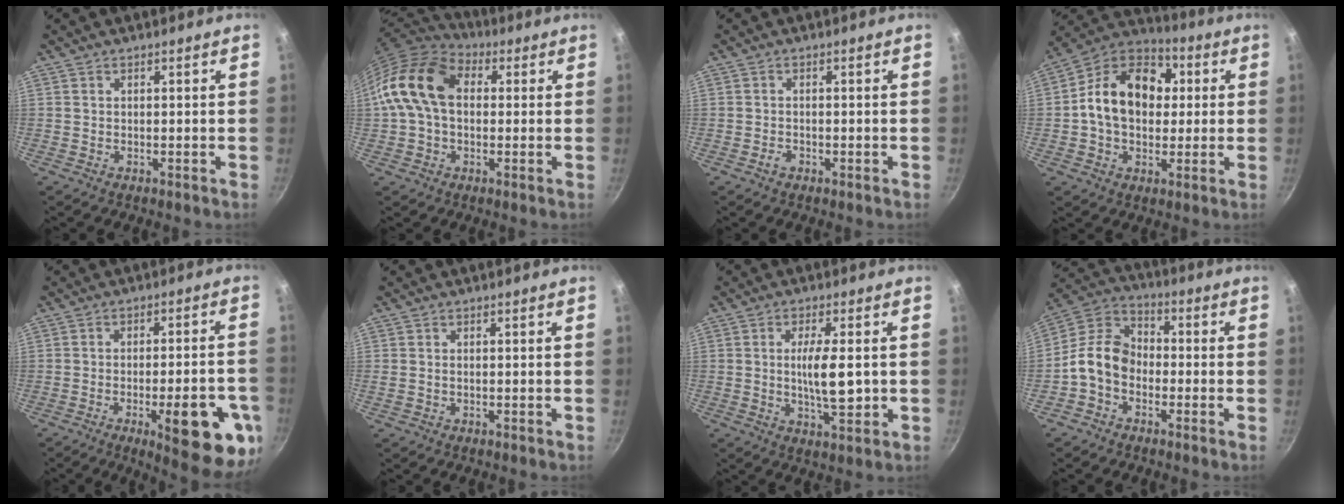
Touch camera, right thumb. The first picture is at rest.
{"total": 15.0, "force": [1.7, 10.5, 10.7], "torque": [-0.173, 0.027, 0.011]}
{"total": 1.2, "force": [-0.7, 0.8, 0.6], "torque": [-0.015, 0.006, -0.013]}
{"total": 16.9, "force": [1.6, 12.6, 11.2], "torque": [-0.155, 0.028, 0.006]}
{"total": 17.9, "force": [-6.7, 5.3, 15.7], "torque": [-0.169, 0.017, -0.082]}
{"total": 0.7, "force": [0.0, 0.6, 0.4], "torque": [-0.007, 0.002, -0.001]}
{"total": 8.0, "force": [0.0, 2.5, 7.6], "torque": [-0.127, -0.001, 0.002]}
{"total": 10.2, "force": [-2.8, 7.6, 6.2], "torque": [-0.085, 0.043, -0.079]}